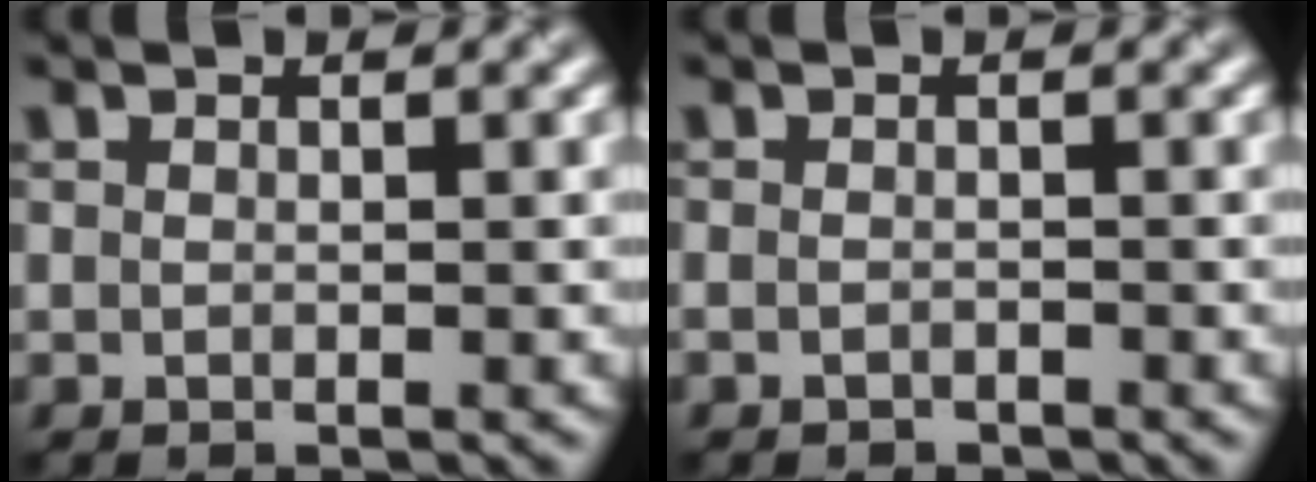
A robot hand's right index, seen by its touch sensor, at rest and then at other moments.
{"total": 0.8, "force": [-0.8, 0.1, 0.1], "torque": [-0.003, -0.005, -0.013]}